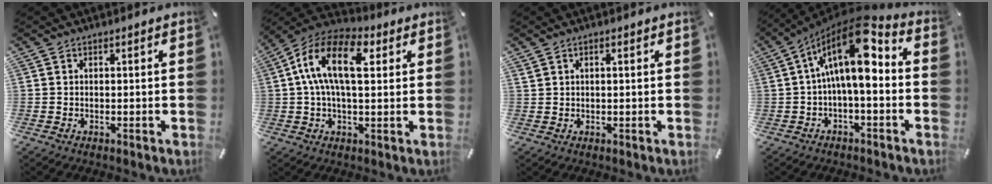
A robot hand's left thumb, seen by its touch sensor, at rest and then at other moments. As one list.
[{"total": 14.3, "force": [3.3, 7.7, 11.6], "torque": [-0.230, 0.005, 0.055]}, {"total": 1.0, "force": [0.5, 0.7, 0.5], "torque": [-0.012, 0.003, 0.008]}, {"total": 16.4, "force": [3.3, 6.8, 14.5], "torque": [-0.260, -0.015, 0.050]}]